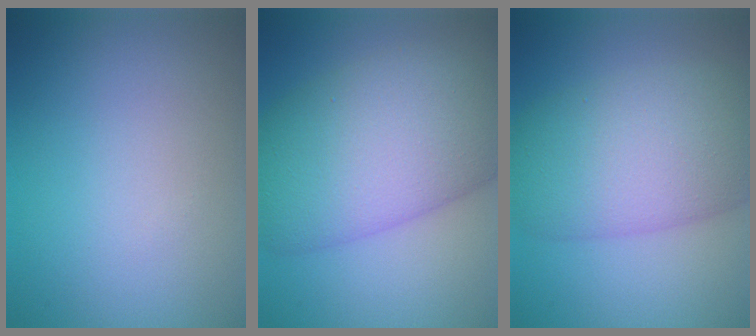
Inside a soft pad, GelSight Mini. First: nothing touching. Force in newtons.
{"total": 12.4, "press": 12.4, "slide": 0.3}
{"total": 9.7, "press": 9.7, "slide": 0.5}